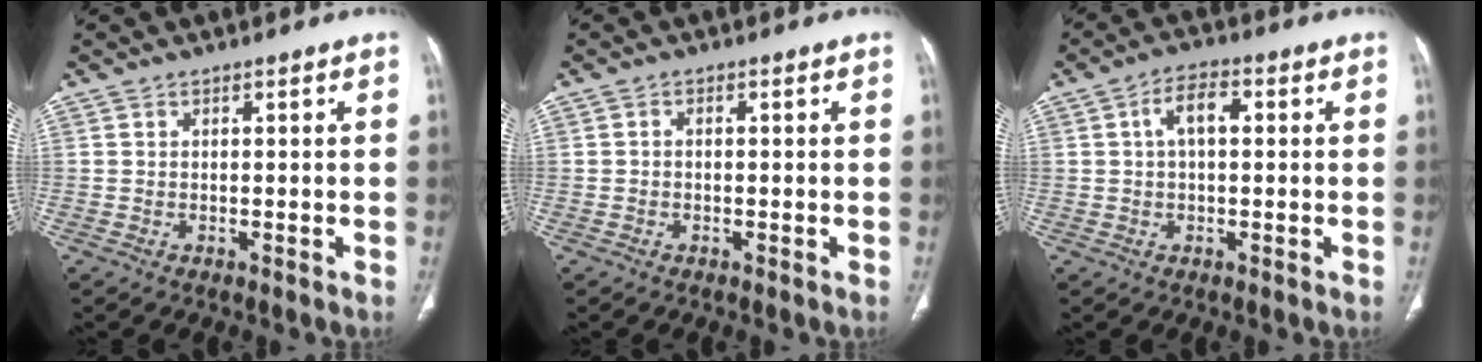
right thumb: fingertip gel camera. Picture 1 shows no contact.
{"total": 0.6, "force": [-0.2, 0.4, 0.4], "torque": [-0.004, 0.001, -0.008]}
{"total": 5.3, "force": [0.9, 2.8, 4.4], "torque": [-0.076, 0.016, 0.009]}